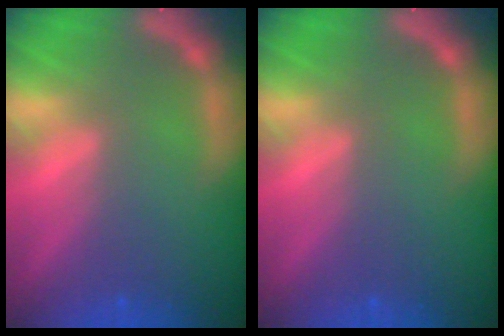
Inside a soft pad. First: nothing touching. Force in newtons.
{"total": 0.0}